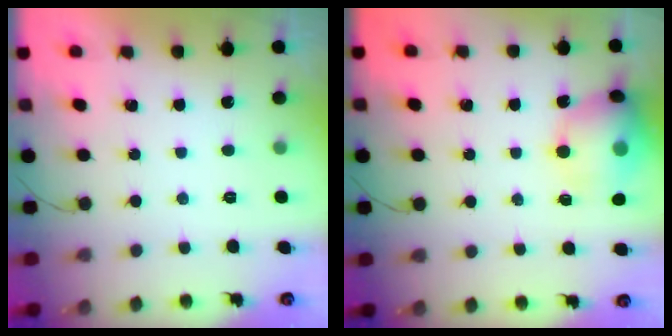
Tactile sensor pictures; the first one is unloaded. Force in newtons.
{"total": 14.4, "press": 14.1, "slide": 2.6}